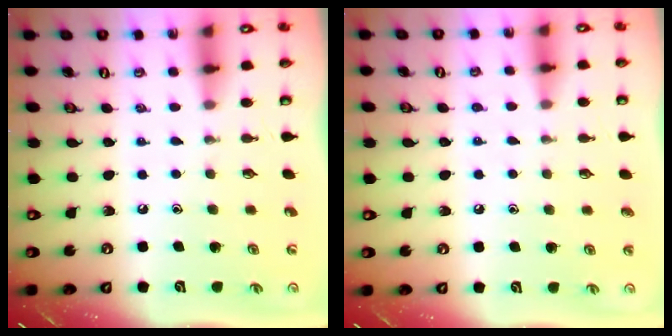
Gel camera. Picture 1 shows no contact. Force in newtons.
{"total": 3.8, "press": 3.8, "slide": 0.4}